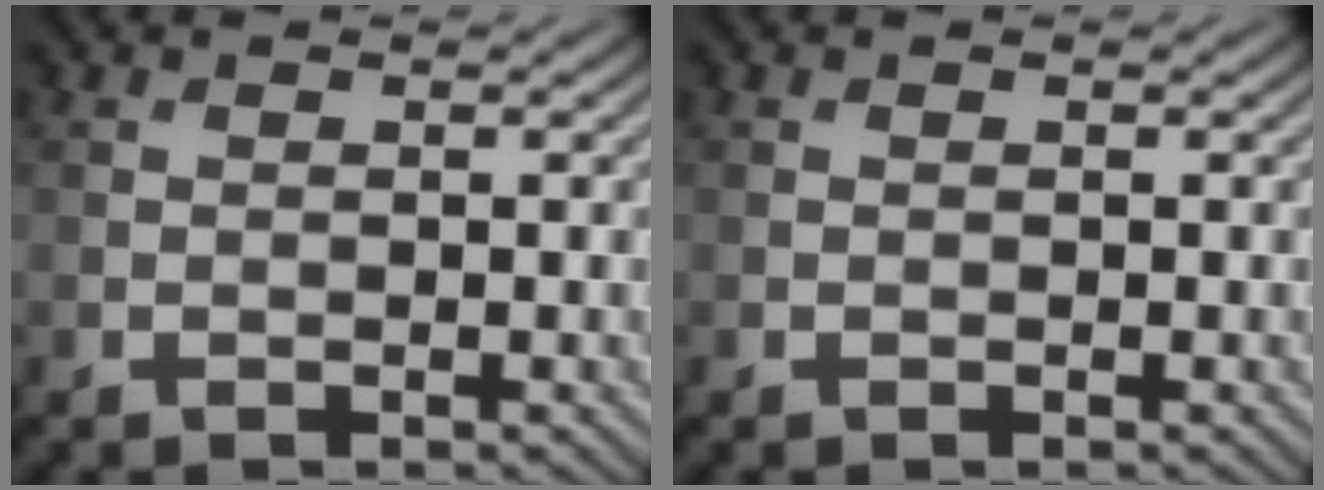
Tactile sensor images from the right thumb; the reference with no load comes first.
{"total": 0.0}